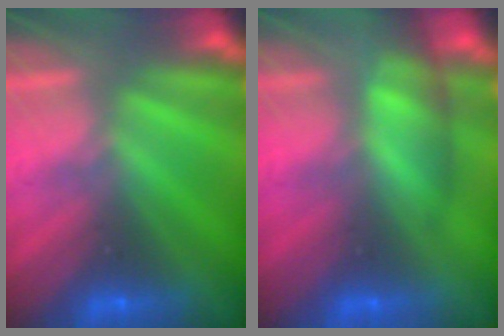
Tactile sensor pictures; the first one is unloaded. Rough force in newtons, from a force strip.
{"total": 5.3}